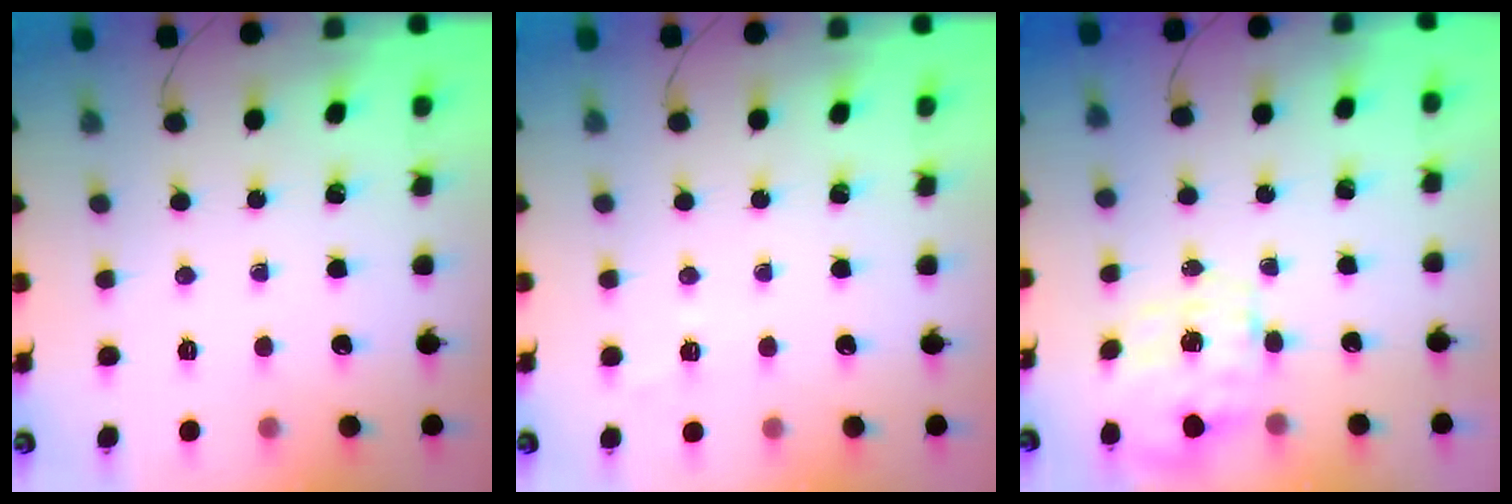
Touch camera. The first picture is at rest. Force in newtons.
{"total": 1.9, "press": 1.3, "slide": 1.4}
{"total": 2.7, "press": 2.6, "slide": 0.8}